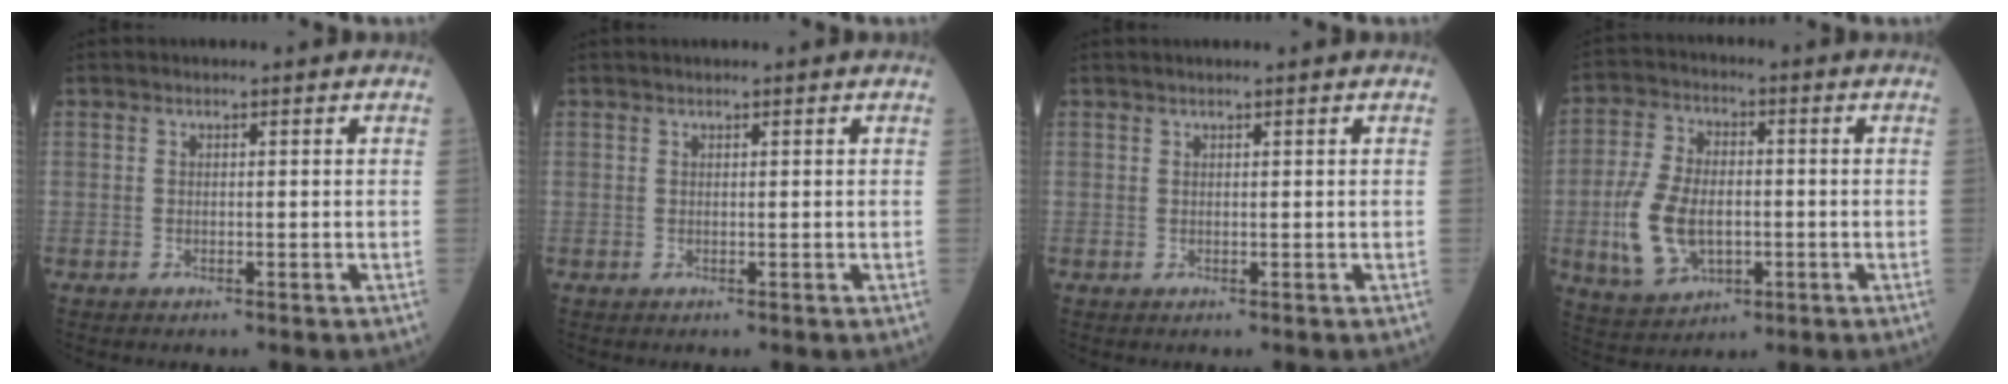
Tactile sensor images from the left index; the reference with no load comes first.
{"total": 1.0, "force": [0.8, -0.2, 0.5], "torque": [-0.009, 0.012, 0.020]}
{"total": 1.5, "force": [1.3, -0.5, 0.7], "torque": [-0.007, 0.016, 0.029]}
{"total": 10.9, "force": [-2.1, 6.7, 8.3], "torque": [-0.186, 0.003, -0.031]}